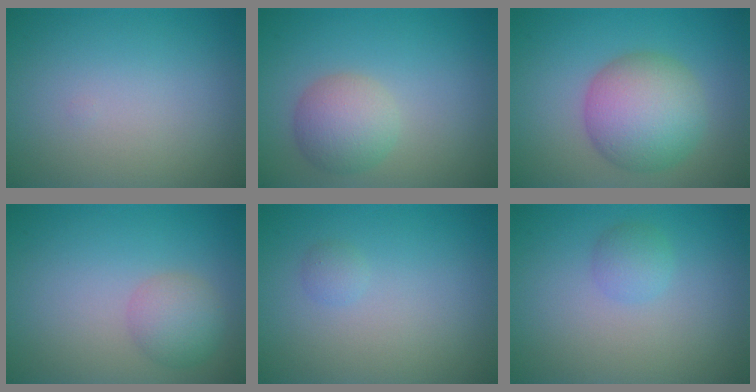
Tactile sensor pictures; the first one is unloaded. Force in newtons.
{"total": 3.7, "press": 3.7, "slide": 0.1}
{"total": 7.0, "press": 7.0, "slide": 0.2}
{"total": 2.8, "press": 2.8, "slide": 0.1}
{"total": 0.8, "press": 0.8, "slide": 0.0}
{"total": 1.5, "press": 1.5, "slide": 0.1}